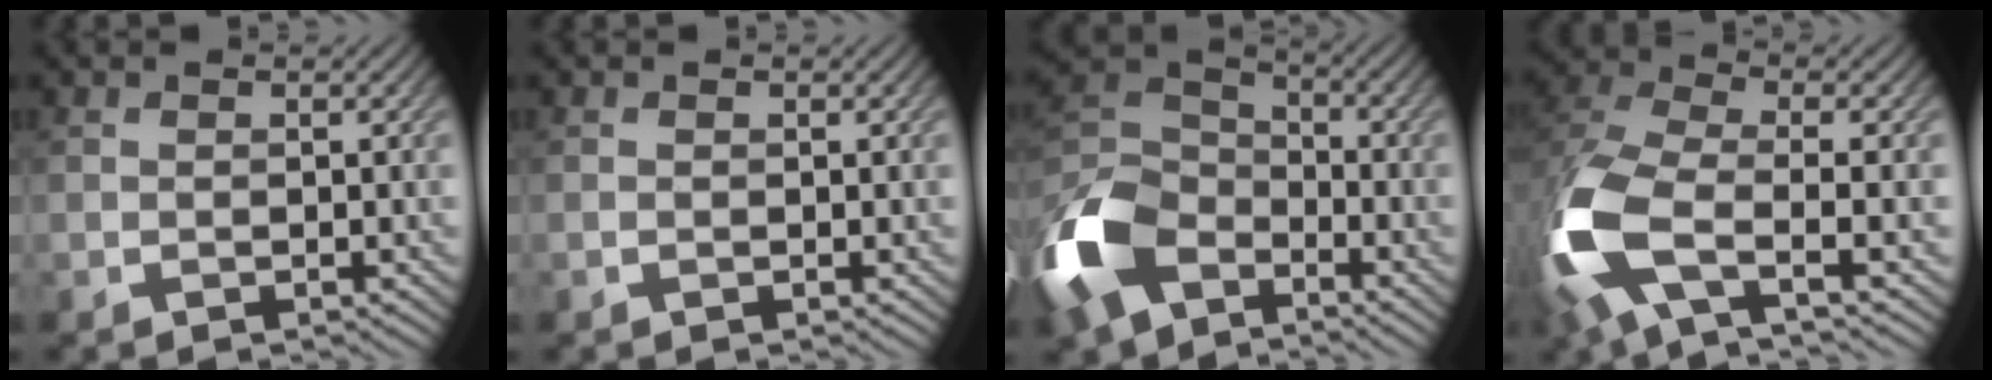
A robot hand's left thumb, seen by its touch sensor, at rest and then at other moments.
{"total": 0.0}
{"total": 14.4, "force": [-7.5, 8.7, 8.7], "torque": [-0.240, -0.025, -0.161]}
{"total": 12.3, "force": [-4.1, 5.7, 10.2], "torque": [-0.270, -0.027, -0.086]}